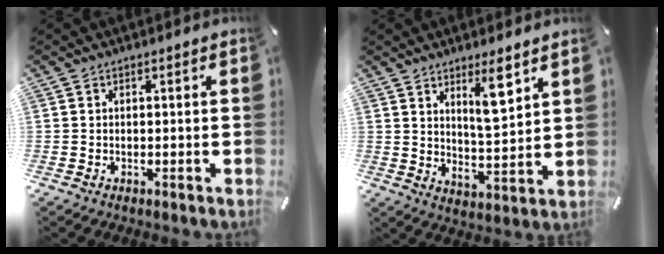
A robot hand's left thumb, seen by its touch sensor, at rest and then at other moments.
{"total": 9.6, "force": [5.7, 2.7, 7.3], "torque": [-0.107, -0.035, 0.091]}